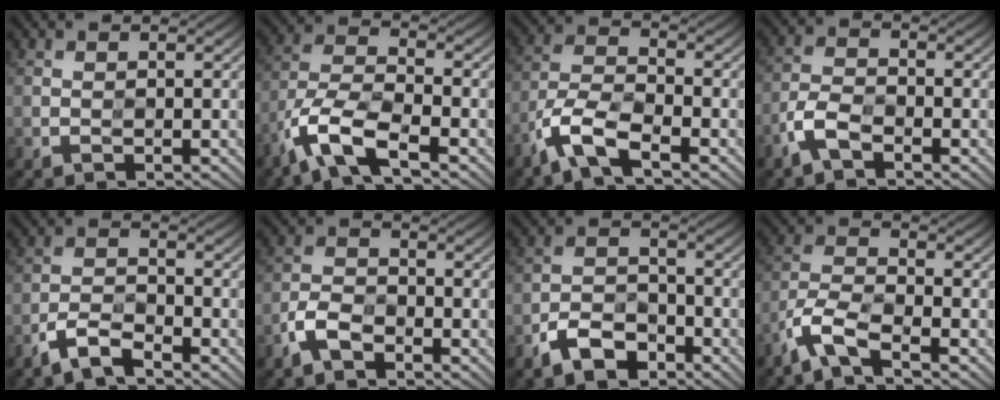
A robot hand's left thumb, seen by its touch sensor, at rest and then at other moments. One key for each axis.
{"total": 8.4, "fx": -5.4, "fy": 2.5, "fz": 6.0, "tx": -0.127, "ty": 0.001, "tz": -0.121}
{"total": 6.9, "fx": -4.6, "fy": 2.0, "fz": 4.7, "tx": -0.103, "ty": -0.002, "tz": -0.108}
{"total": 4.1, "fx": -2.6, "fy": 1.6, "fz": 2.6, "tx": -0.062, "ty": 0.003, "tz": -0.066}
{"total": 4.3, "fx": -3.3, "fy": 1.2, "fz": 2.4, "tx": -0.053, "ty": -0.001, "tz": -0.079}
{"total": 4.1, "fx": -2.7, "fy": 2.0, "fz": 2.4, "tx": -0.051, "ty": 0.002, "tz": -0.066}
{"total": 5.5, "fx": -3.8, "fy": 2.9, "fz": 2.8, "tx": -0.054, "ty": -0.001, "tz": -0.085}
{"total": 5.5, "fx": -4.0, "fy": 1.3, "fz": 3.6, "tx": -0.082, "ty": -0.004, "tz": -0.097}